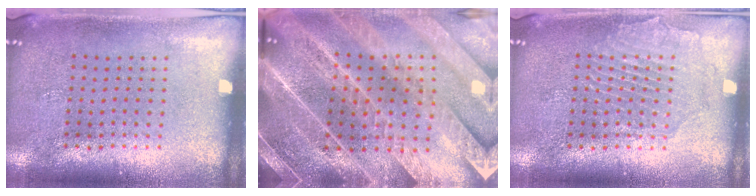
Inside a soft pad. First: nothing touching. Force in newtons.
{"total": 4.4, "press": 4.0, "slide": 2.0}
{"total": 1.5, "press": 1.5, "slide": 0.1}